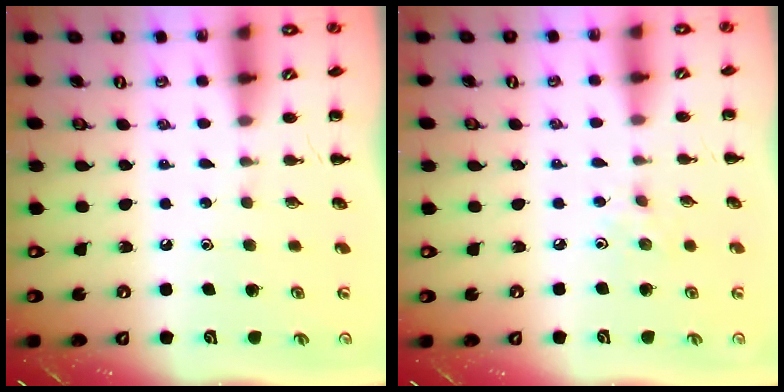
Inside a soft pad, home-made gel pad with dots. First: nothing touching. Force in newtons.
{"total": 3.1, "press": 2.8, "slide": 1.2}